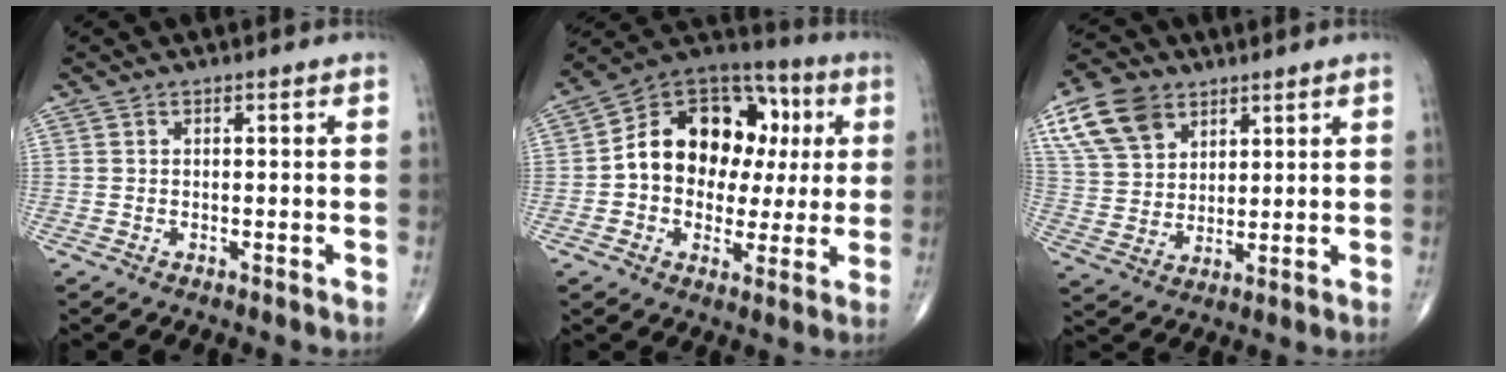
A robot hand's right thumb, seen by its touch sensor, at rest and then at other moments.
{"total": 19.0, "force": [1.9, 14.2, 12.4], "torque": [-0.137, 0.039, 0.026]}
{"total": 12.3, "force": [6.5, 8.3, 6.3], "torque": [-0.105, -0.013, 0.130]}